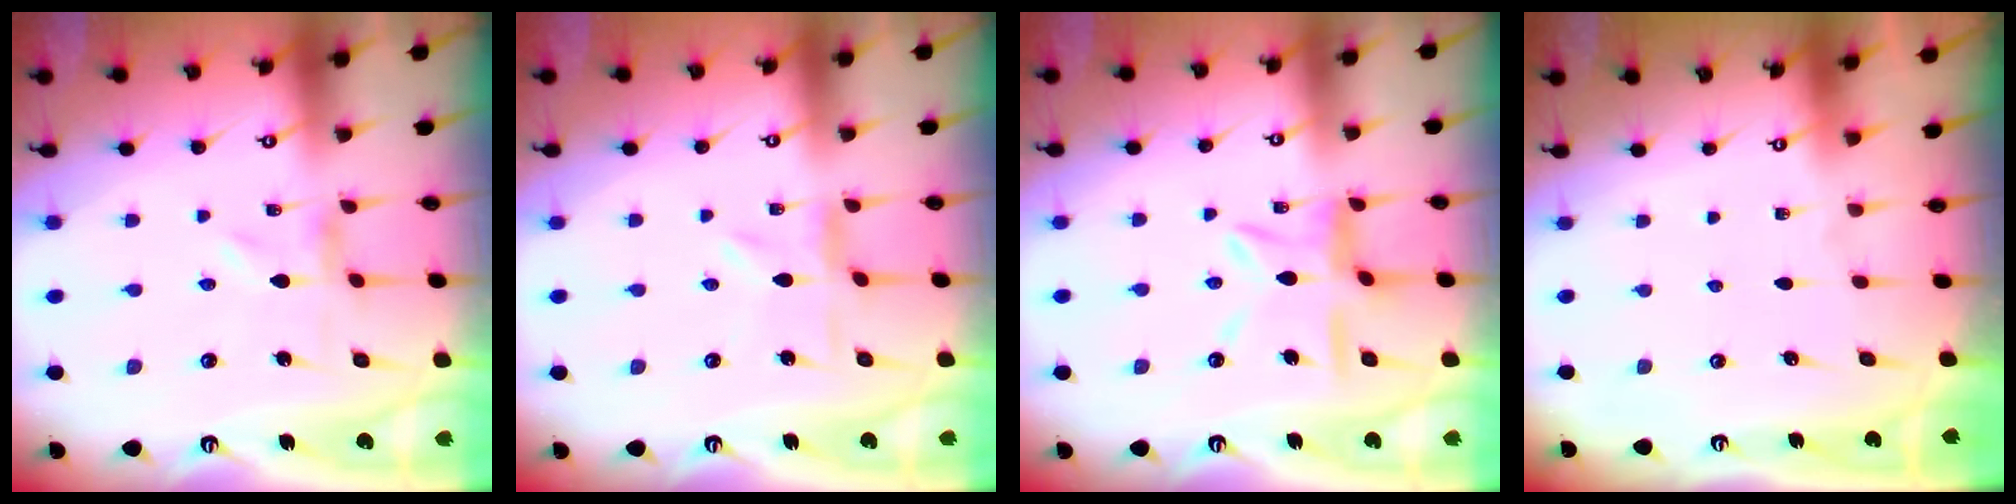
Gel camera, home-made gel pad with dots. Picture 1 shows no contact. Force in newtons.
{"total": 1.1, "press": 1.1, "slide": 0.2}
{"total": 10.8, "press": 10.7, "slide": 0.9}
{"total": 0.0}